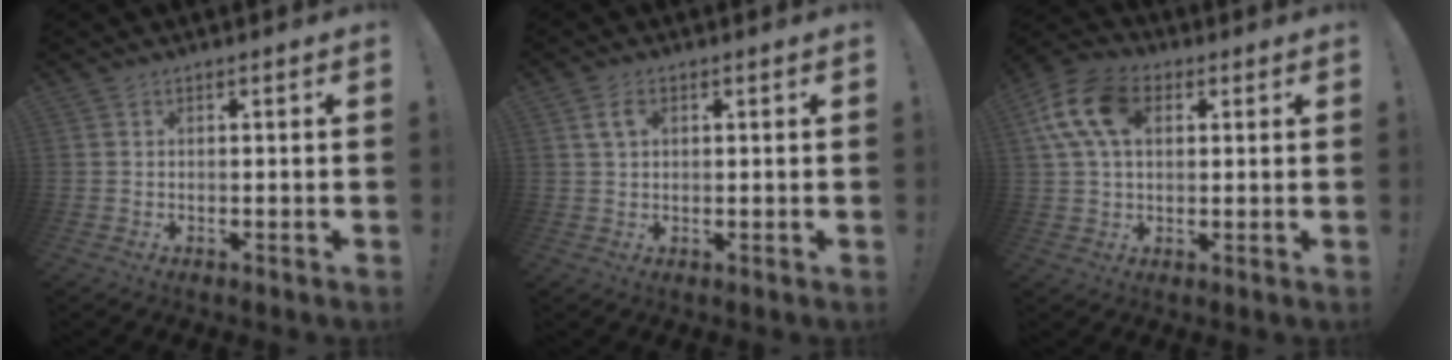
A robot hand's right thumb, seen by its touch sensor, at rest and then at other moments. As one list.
[{"total": 3.8, "force": [1.5, 2.4, 2.6], "torque": [-0.044, 0.003, 0.027]}, {"total": 15.1, "force": [4.4, 9.9, 10.6], "torque": [-0.195, 0.000, 0.083]}]